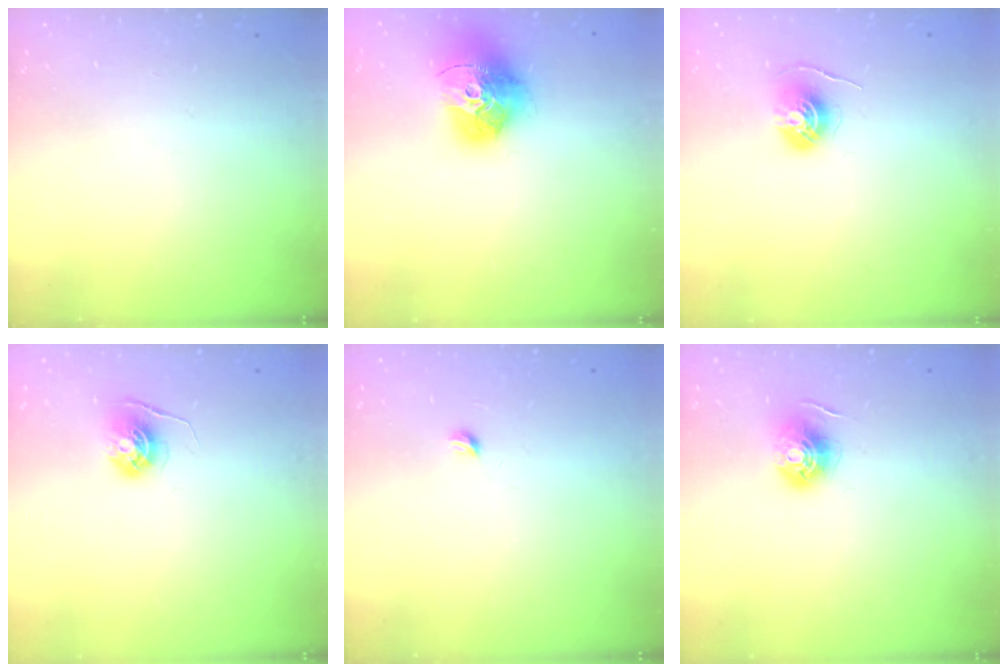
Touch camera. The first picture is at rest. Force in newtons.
{"total": 17.6, "press": 17.5, "slide": 1.9}
{"total": 5.7, "press": 5.7, "slide": 0.5}
{"total": 5.6, "press": 5.5, "slide": 0.6}
{"total": 2.9, "press": 2.9, "slide": 0.4}
{"total": 6.1, "press": 6.1, "slide": 0.5}